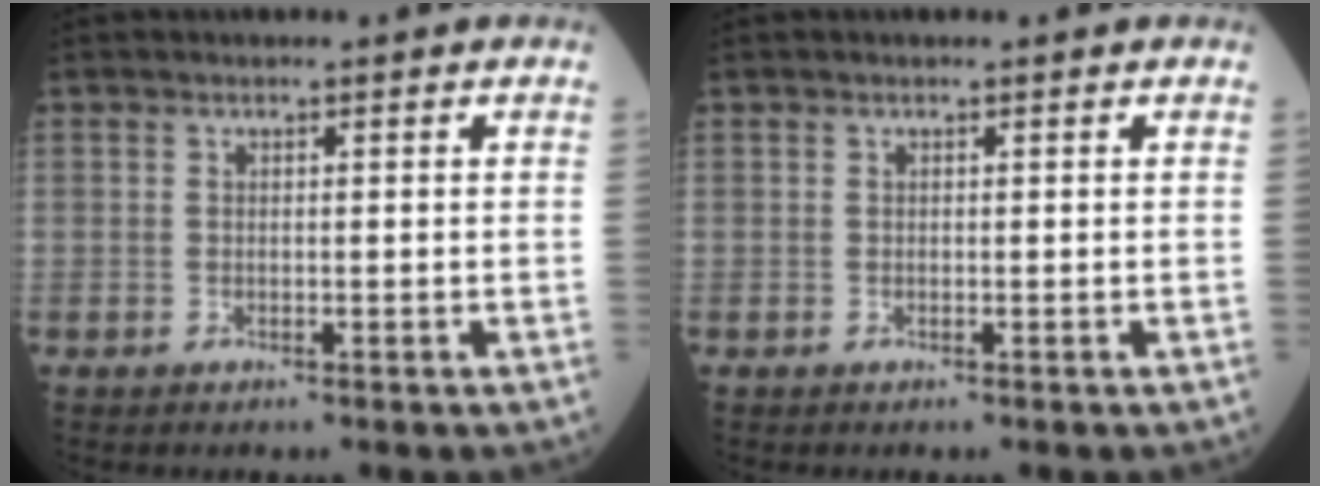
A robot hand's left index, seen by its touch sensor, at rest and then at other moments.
{"total": 0.0}